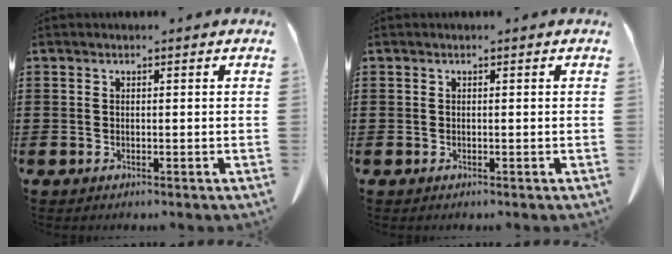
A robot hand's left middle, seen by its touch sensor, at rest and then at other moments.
{"total": 0.0}